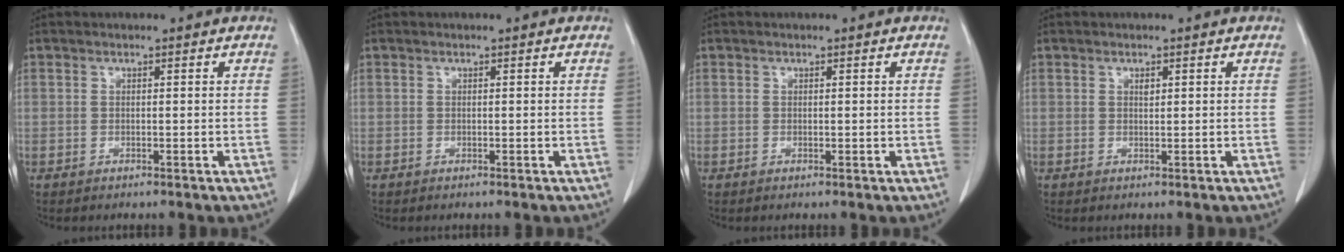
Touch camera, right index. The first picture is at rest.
{"total": 0.0}
{"total": 0.0}
{"total": 0.7, "force": [0.4, 0.3, 0.5], "torque": [-0.010, -0.002, 0.007]}